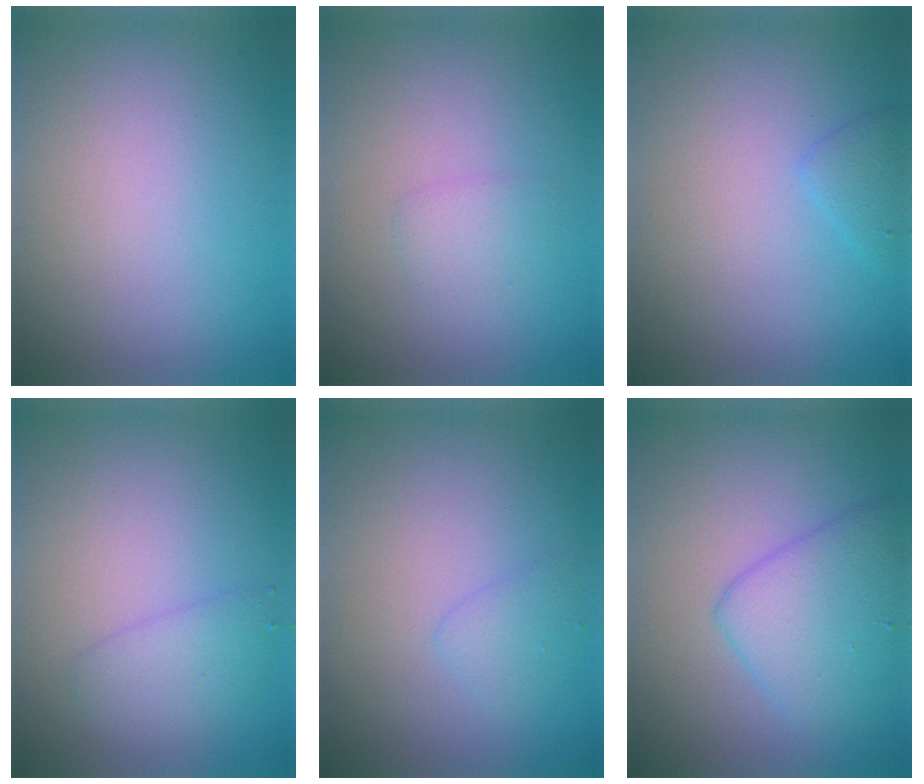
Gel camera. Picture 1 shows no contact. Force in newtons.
{"total": 1.3, "press": 1.3, "slide": 0.0}
{"total": 1.2, "press": 1.2, "slide": 0.0}
{"total": 2.1, "press": 2.1, "slide": 0.1}
{"total": 1.3, "press": 1.3, "slide": 0.1}
{"total": 4.5, "press": 4.5, "slide": 0.2}